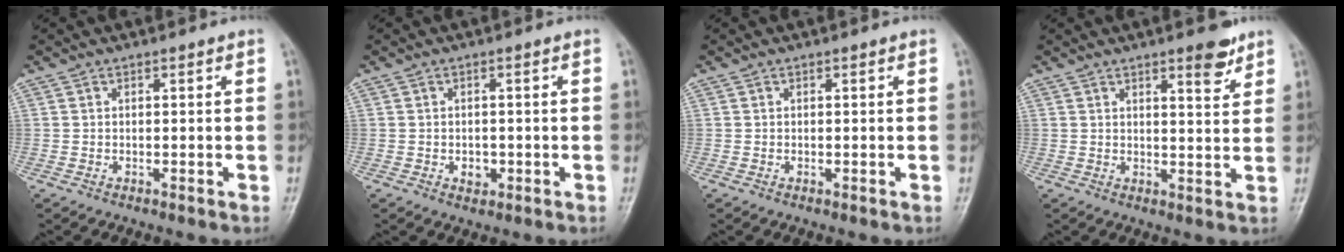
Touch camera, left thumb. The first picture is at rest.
{"total": 2.2, "force": [-0.6, 1.7, 1.3], "torque": [-0.009, 0.002, -0.003]}
{"total": 0.0}
{"total": 5.1, "force": [3.5, 1.3, 3.4], "torque": [-0.037, -0.024, 0.047]}